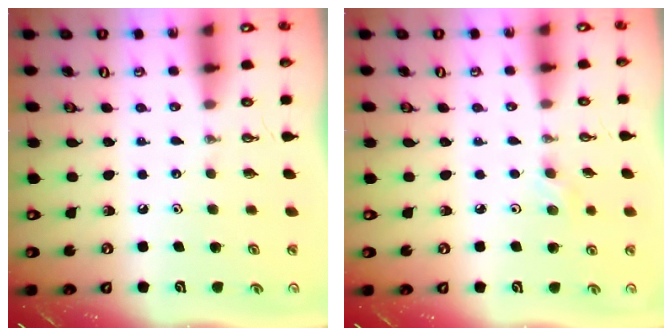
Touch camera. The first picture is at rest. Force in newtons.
{"total": 2.2, "press": 2.1, "slide": 0.7}